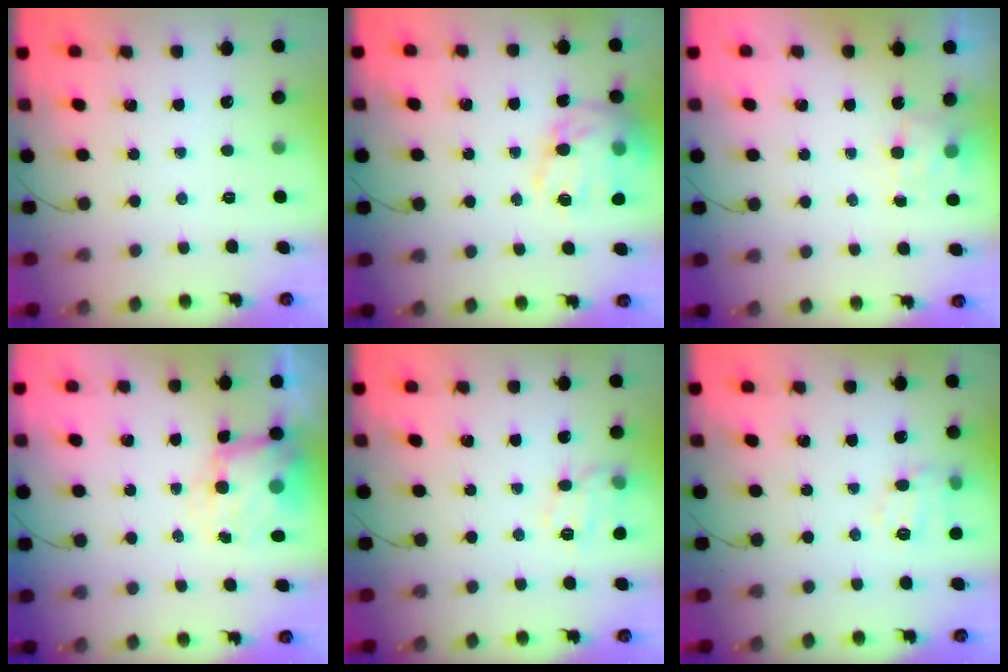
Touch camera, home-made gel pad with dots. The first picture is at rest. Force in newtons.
{"total": 17.0, "press": 16.6, "slide": 3.4}
{"total": 5.6, "press": 5.5, "slide": 1.1}
{"total": 7.4, "press": 7.3, "slide": 0.9}
{"total": 10.9, "press": 10.9, "slide": 0.1}
{"total": 10.3, "press": 10.2, "slide": 1.4}